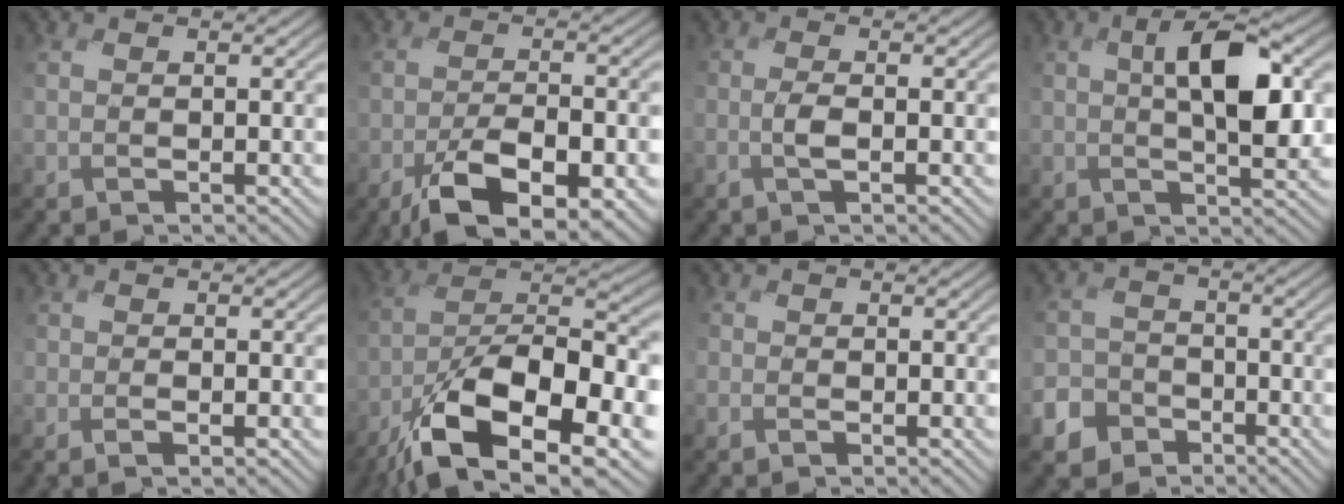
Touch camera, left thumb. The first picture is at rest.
{"total": 9.8, "force": [-5.8, 3.8, 6.9], "torque": [-0.120, -0.015, -0.094]}
{"total": 1.4, "force": [-0.9, 0.0, 1.0], "torque": [-0.023, 0.002, -0.025]}
{"total": 7.7, "force": [1.3, 3.1, 6.9], "torque": [-0.122, 0.004, 0.014]}
{"total": 0.9, "force": [-0.7, 0.4, 0.4], "torque": [-0.005, -0.003, -0.016]}
{"total": 15.8, "force": [-8.9, 6.2, 11.5], "torque": [-0.196, -0.024, -0.165]}
{"total": 1.2, "force": [-0.6, 0.4, -0.9], "torque": [0.024, -0.006, -0.021]}
{"total": 6.3, "force": [-4.4, 4.4, 0.5], "torque": [-0.006, -0.016, -0.099]}